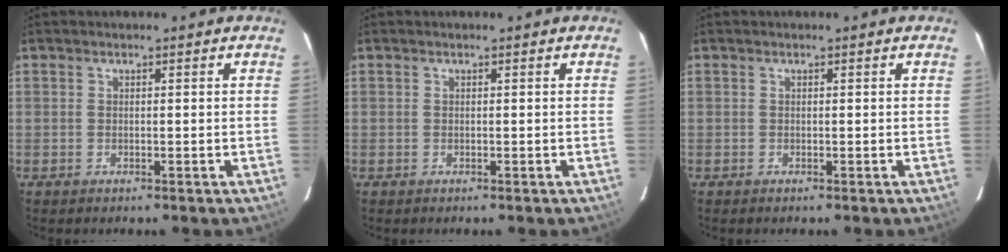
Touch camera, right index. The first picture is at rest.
{"total": 0.0}
{"total": 0.0}